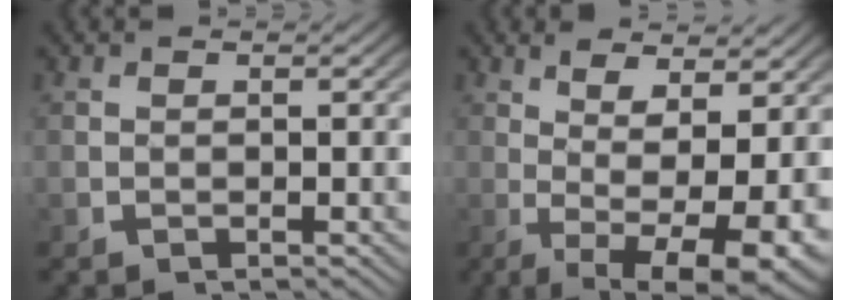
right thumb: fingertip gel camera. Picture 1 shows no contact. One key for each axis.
{"total": 9.4, "fx": -1.5, "fy": 4.5, "fz": 8.1, "tx": -0.134, "ty": -0.045, "tz": 0.001}